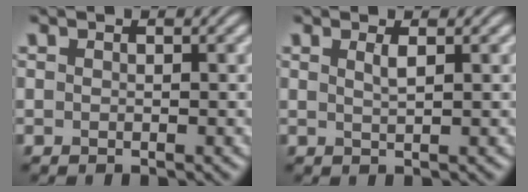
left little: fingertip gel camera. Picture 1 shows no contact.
{"total": 1.1, "force": [0.6, 0.3, 0.9], "torque": [-0.012, 0.001, 0.008]}